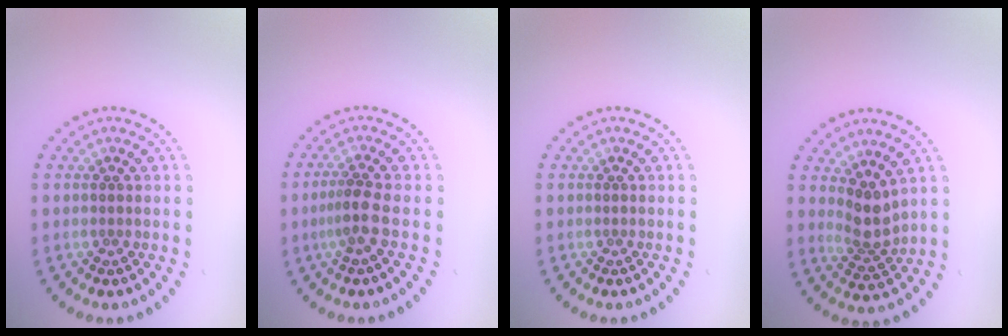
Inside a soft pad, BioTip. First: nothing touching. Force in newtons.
{"total": 2.2, "press": 1.7, "slide": 1.3}
{"total": 0.0}
{"total": 2.8, "press": 2.2, "slide": 1.7}